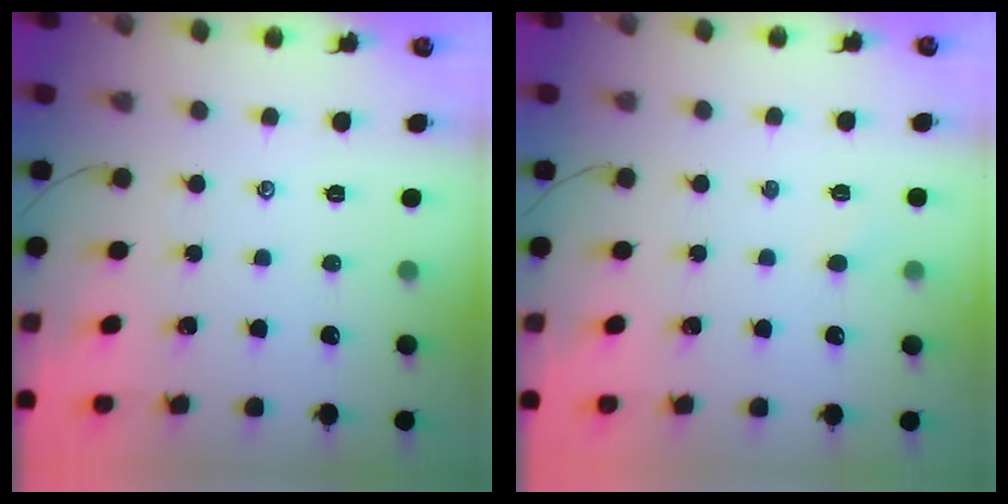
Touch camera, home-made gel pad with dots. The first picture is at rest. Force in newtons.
{"total": 1.5, "press": 1.4, "slide": 0.6}